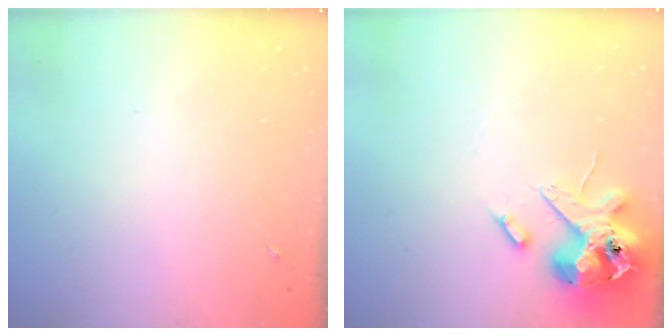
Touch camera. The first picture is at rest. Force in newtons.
{"total": 13.7, "press": 13.5, "slide": 2.3}